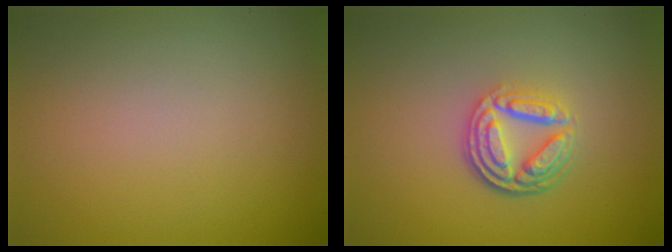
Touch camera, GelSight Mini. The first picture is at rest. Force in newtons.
{"total": 4.6, "press": 3.4, "slide": 3.1}